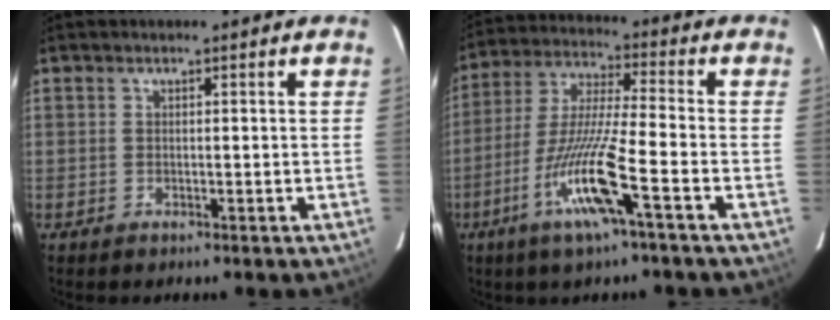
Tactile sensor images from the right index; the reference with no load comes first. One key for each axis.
{"total": 12.9, "fx": -5.6, "fy": -0.3, "fz": 11.6, "tx": -0.237, "ty": -0.013, "tz": -0.110}